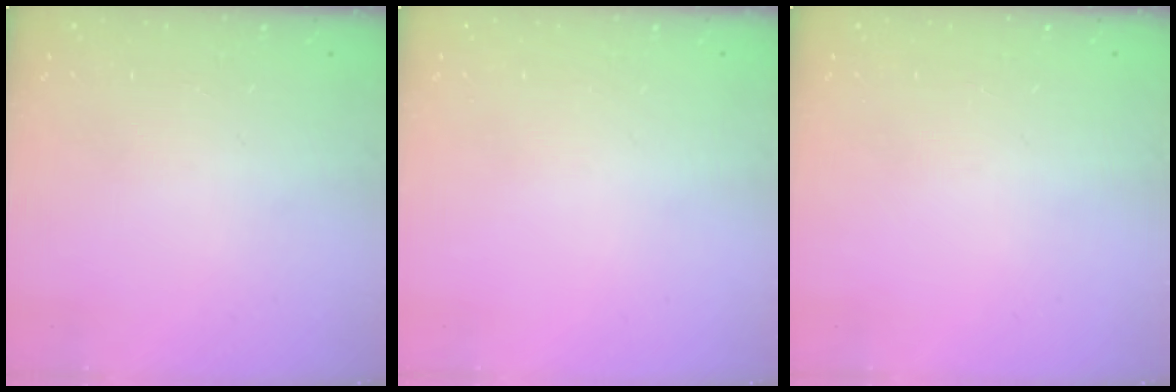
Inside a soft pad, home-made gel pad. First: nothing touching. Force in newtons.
{"total": 0.0}
{"total": 0.0}